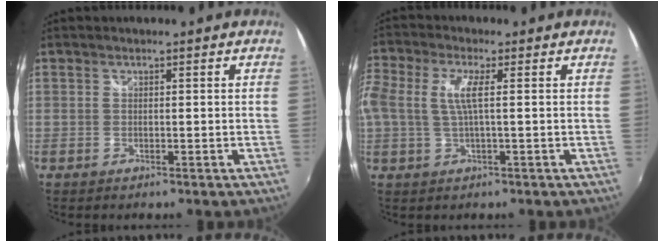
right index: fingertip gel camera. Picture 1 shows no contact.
{"total": 7.9, "force": [0.5, 2.3, 7.5], "torque": [-0.154, 0.005, 0.005]}